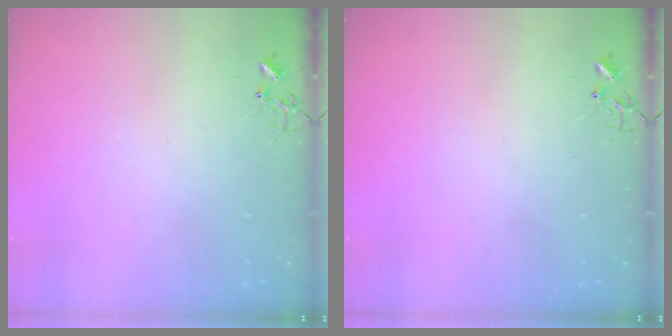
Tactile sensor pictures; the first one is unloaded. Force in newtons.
{"total": 0.0}